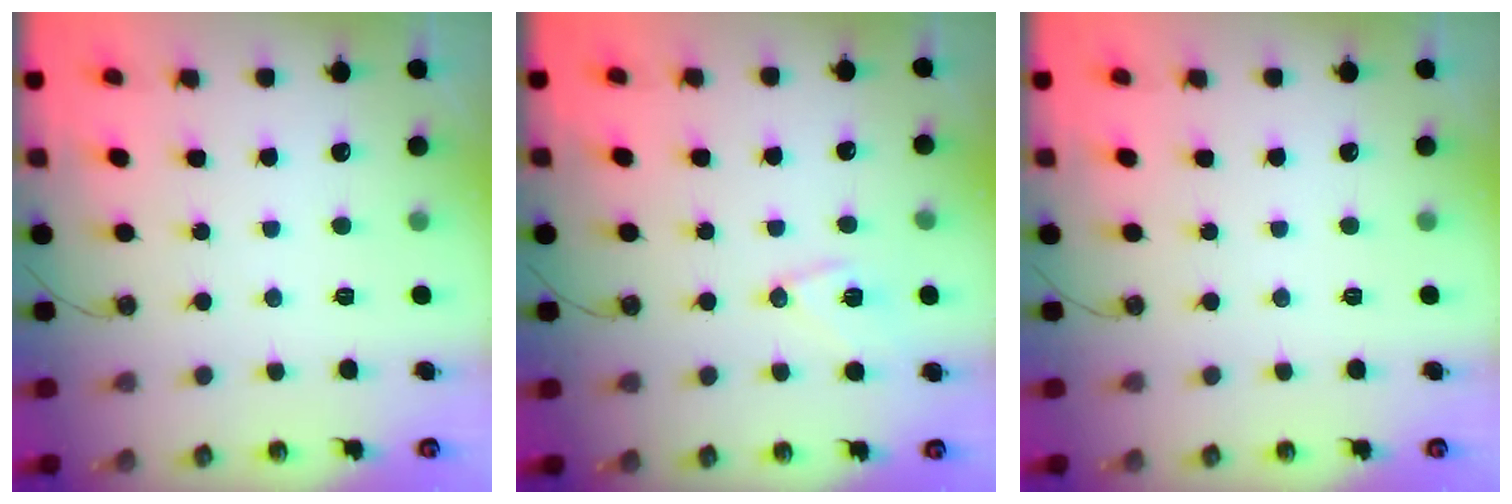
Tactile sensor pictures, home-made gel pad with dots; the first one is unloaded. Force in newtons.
{"total": 9.5, "press": 9.2, "slide": 2.5}
{"total": 0.0}